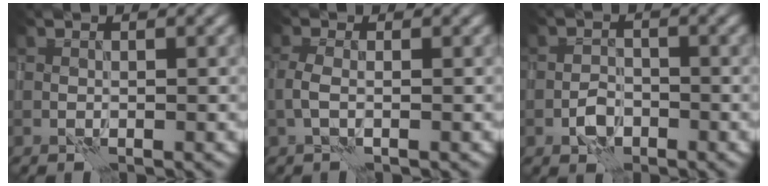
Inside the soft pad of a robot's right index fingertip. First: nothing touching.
{"total": 1.7, "force": [-0.3, 0.8, 1.4], "torque": [-0.033, 0.001, -0.010]}
{"total": 1.7, "force": [-0.9, 1.2, 0.8], "torque": [-0.010, 0.006, -0.020]}